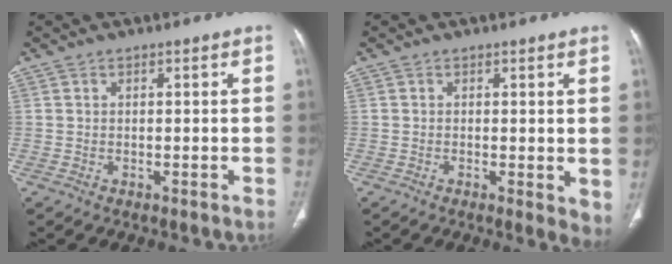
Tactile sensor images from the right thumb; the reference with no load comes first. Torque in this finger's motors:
{"motor_torque": [-0.01, 0.26, -0.21, 0.16, 0.01]}